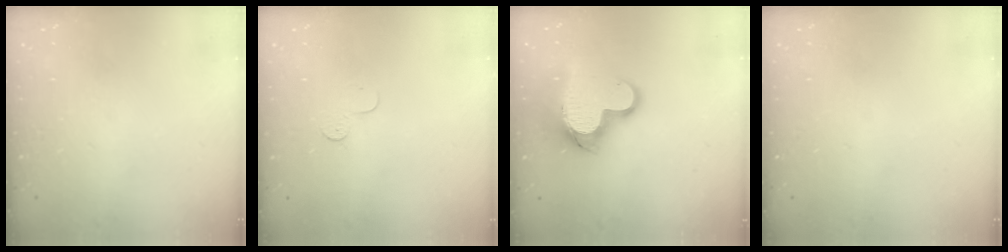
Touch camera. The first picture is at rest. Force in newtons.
{"total": 3.2, "press": 3.2, "slide": 0.4}
{"total": 16.9, "press": 16.9, "slide": 1.7}
{"total": 0.0}